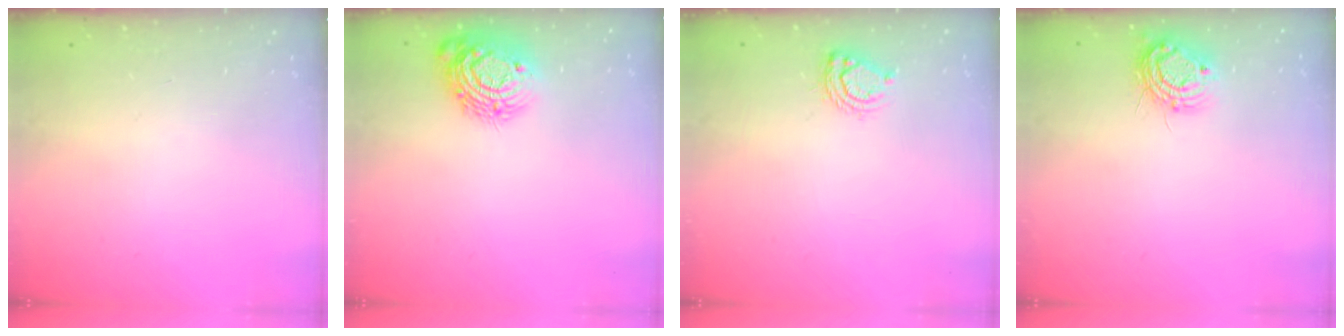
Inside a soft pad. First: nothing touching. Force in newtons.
{"total": 13.7, "press": 13.7, "slide": 1.0}
{"total": 7.5, "press": 7.5, "slide": 0.5}
{"total": 9.8, "press": 9.8, "slide": 0.8}